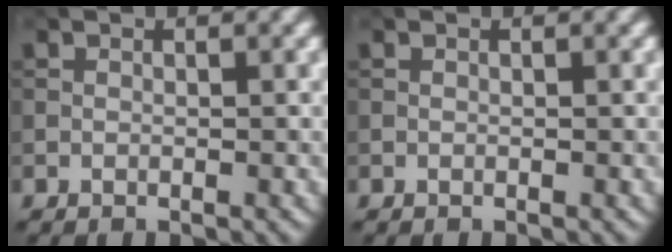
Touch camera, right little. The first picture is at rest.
{"total": 0.0}